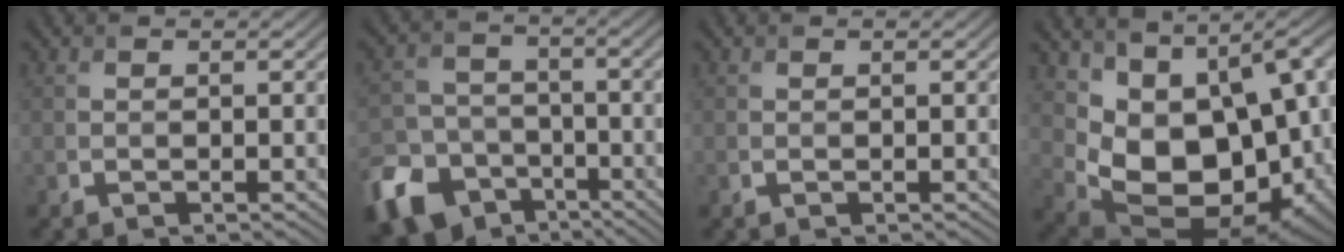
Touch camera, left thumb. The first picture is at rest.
{"total": 12.3, "force": [-7.2, 8.6, 5.1], "torque": [-0.142, -0.040, -0.126]}
{"total": 0.0}
{"total": 15.2, "force": [2.3, 9.9, 11.3], "torque": [-0.188, -0.037, 0.076]}